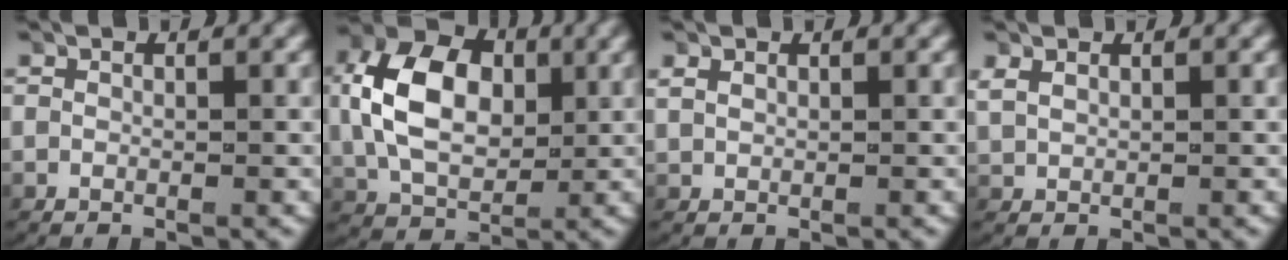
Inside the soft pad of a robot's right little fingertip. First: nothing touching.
{"total": 8.0, "force": [1.1, 5.5, 5.7], "torque": [-0.121, 0.001, 0.018]}
{"total": 0.8, "force": [0.6, 0.5, 0.4], "torque": [-0.010, 0.003, 0.015]}
{"total": 1.3, "force": [0.7, 0.9, 0.6], "torque": [-0.018, 0.003, 0.022]}